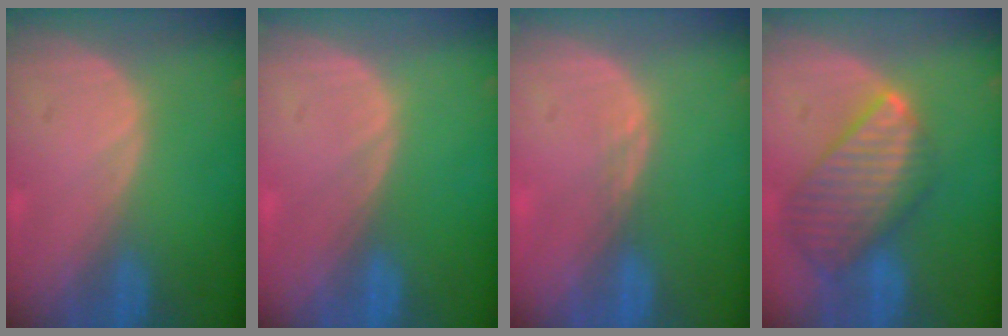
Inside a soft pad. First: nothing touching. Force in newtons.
{"total": 0.0}
{"total": 1.0, "press": 0.8, "slide": 0.7}
{"total": 9.9, "press": 8.6, "slide": 4.9}